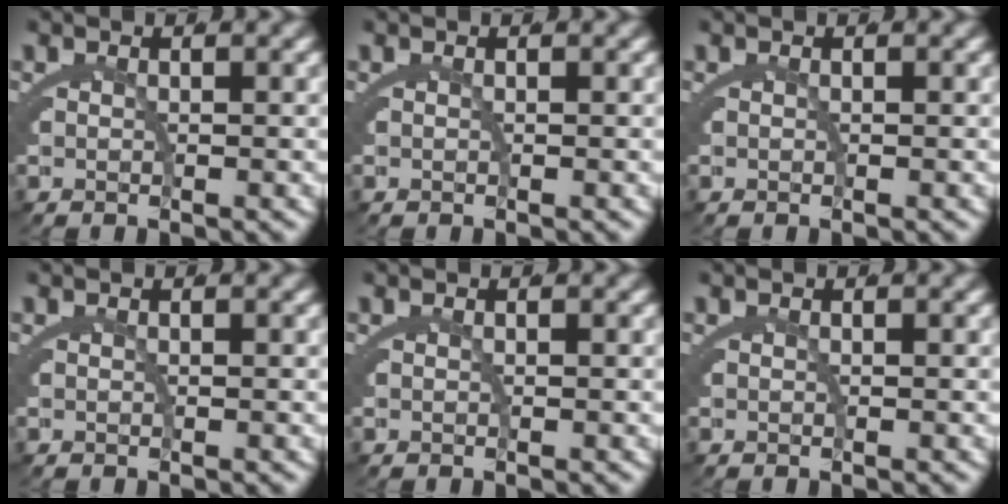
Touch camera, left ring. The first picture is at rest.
{"total": 0.0}
{"total": 0.0}
{"total": 0.0}
{"total": 0.0}
{"total": 0.0}